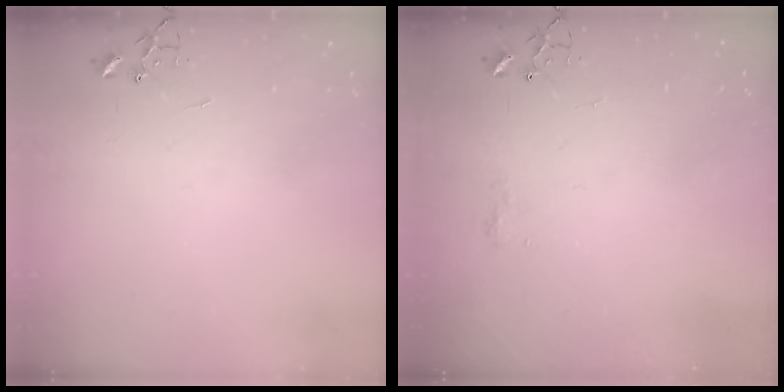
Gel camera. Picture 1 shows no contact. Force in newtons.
{"total": 6.0, "press": 6.0, "slide": 0.6}